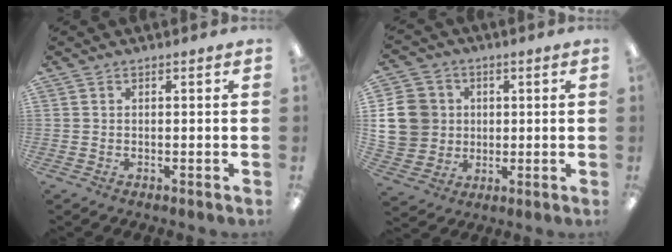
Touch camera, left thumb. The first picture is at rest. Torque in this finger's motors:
{"motor_torque": [0.90, 0.90, 0.60, -0.50, 0.01]}